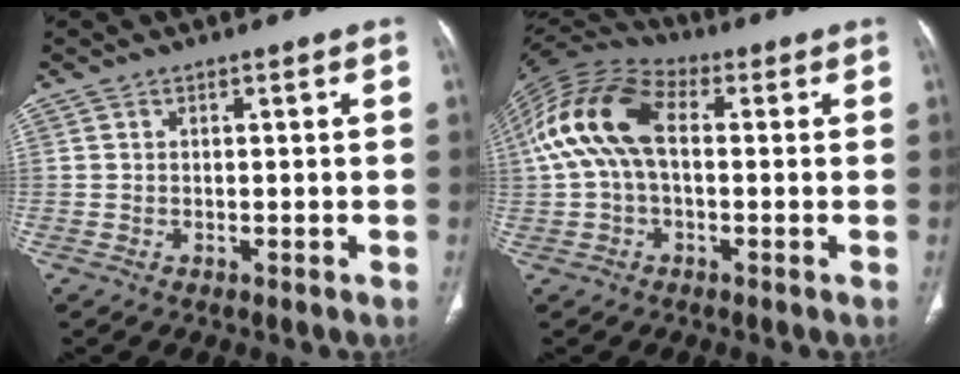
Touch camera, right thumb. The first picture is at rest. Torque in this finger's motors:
{"motor_torque": [0.97, 2.44, 1.55, -0.52, 0.22]}